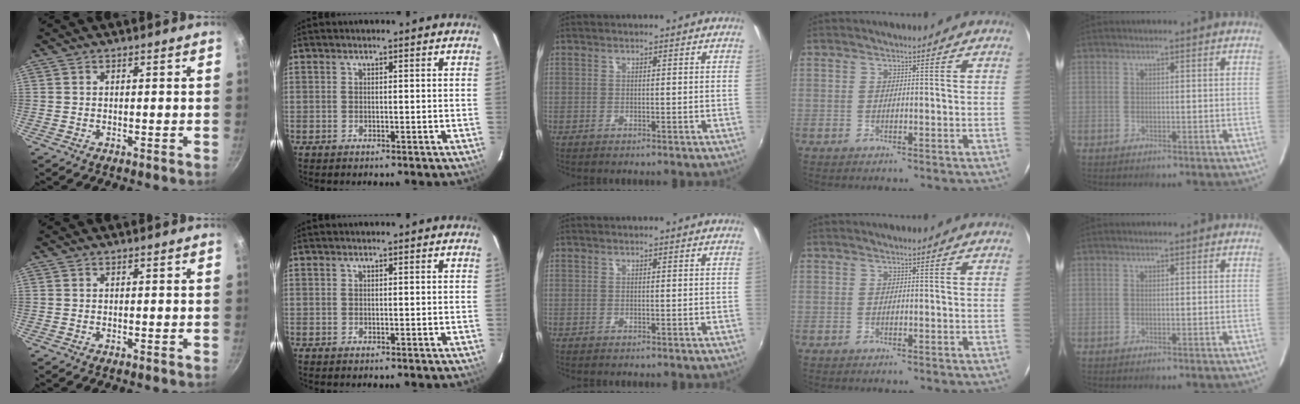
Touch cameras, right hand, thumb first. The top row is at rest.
{}